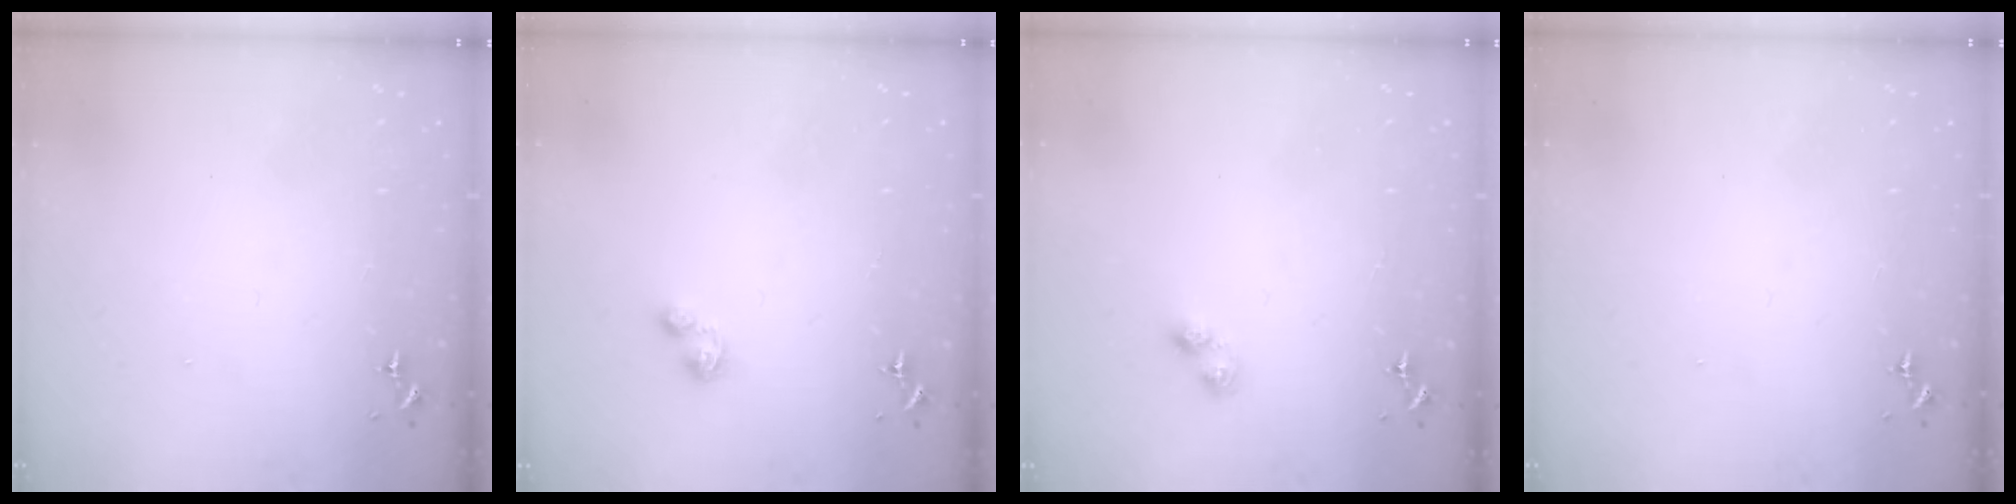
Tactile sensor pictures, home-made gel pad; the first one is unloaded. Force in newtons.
{"total": 3.5, "press": 3.5, "slide": 0.5}
{"total": 3.6, "press": 3.6, "slide": 0.4}
{"total": 0.0}